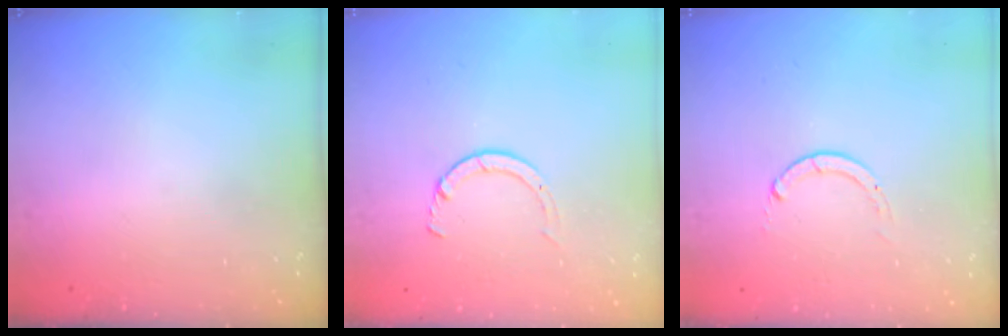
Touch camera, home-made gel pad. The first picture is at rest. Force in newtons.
{"total": 2.8, "press": 2.8, "slide": 0.4}
{"total": 0.0}